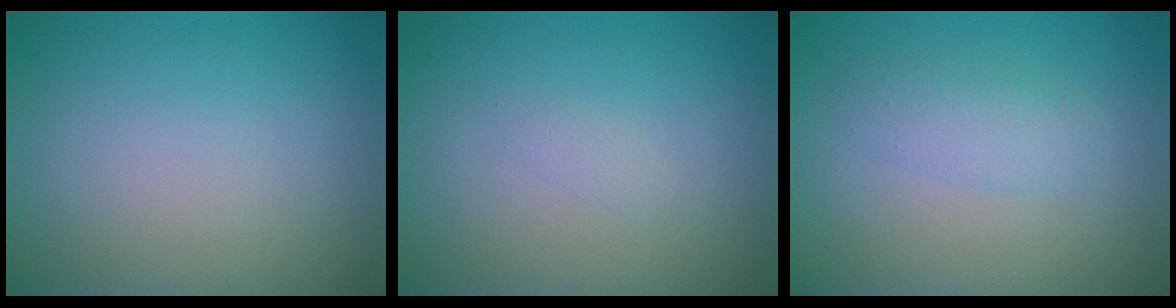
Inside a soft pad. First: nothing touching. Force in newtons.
{"total": 0.7, "press": 0.6, "slide": 0.1}
{"total": 2.2, "press": 2.2, "slide": 0.1}